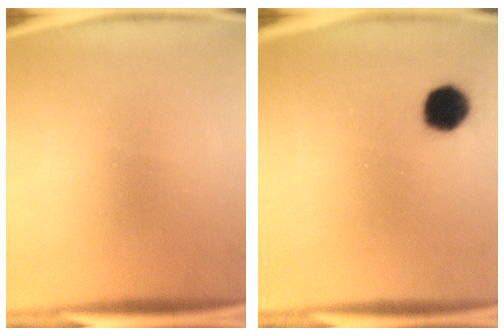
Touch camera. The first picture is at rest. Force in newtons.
{"total": 6.7}